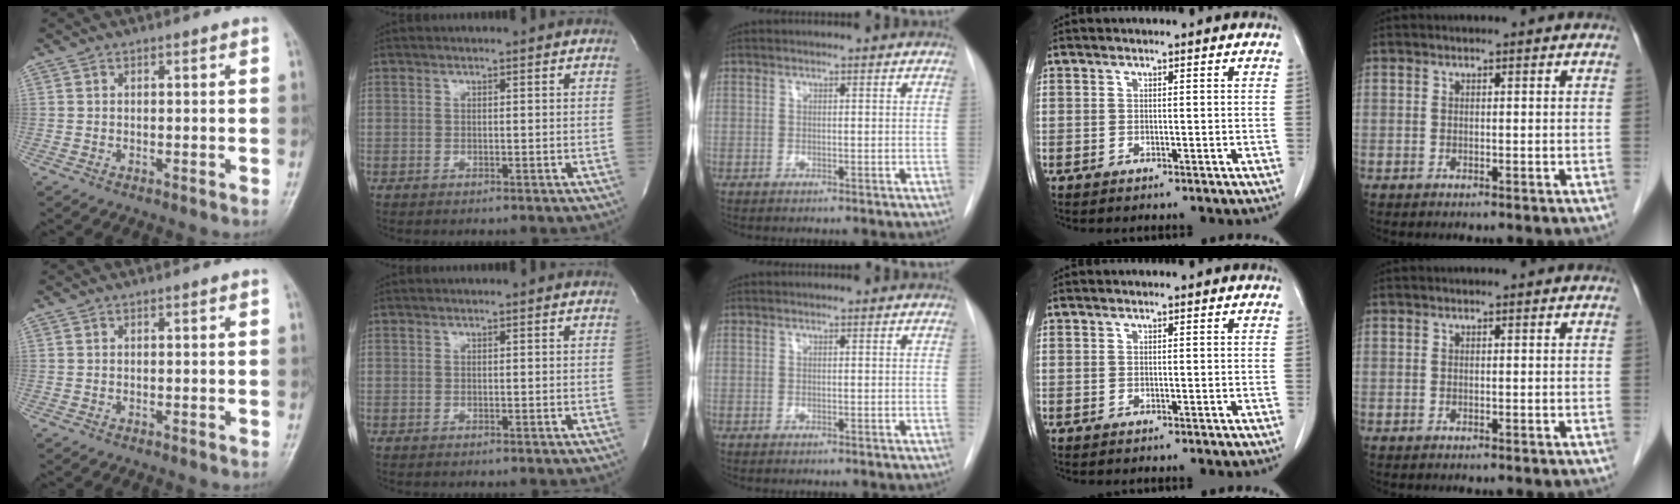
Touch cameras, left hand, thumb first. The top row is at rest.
{}